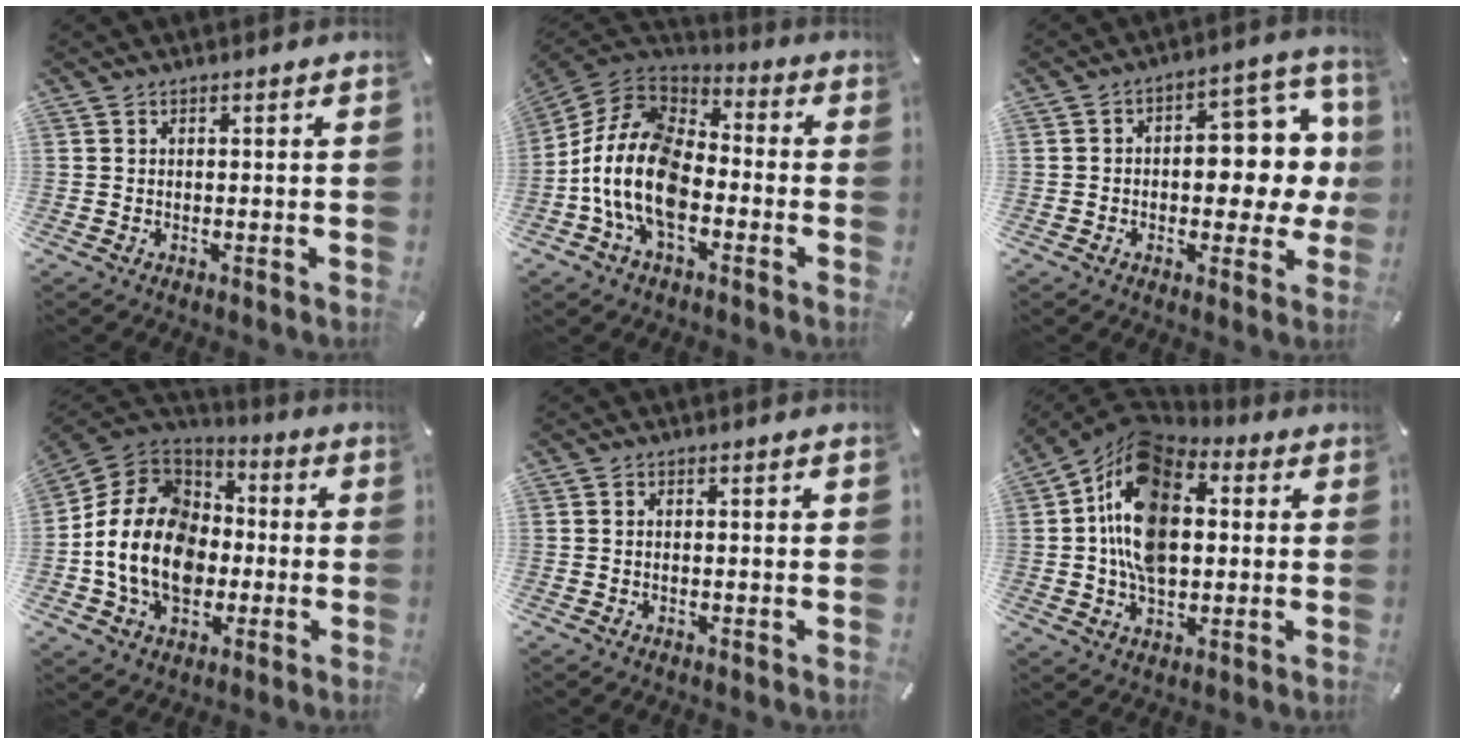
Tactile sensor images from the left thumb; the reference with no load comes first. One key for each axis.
{"total": 16.4, "fx": -6.8, "fy": 9.7, "fz": 11.4, "tx": -0.253, "ty": 0.021, "tz": -0.130}
{"total": 12.8, "fx": 0.7, "fy": 7.9, "fz": 10.1, "tx": -0.117, "ty": -0.018, "tz": 0.013}
{"total": 17.7, "fx": -4.0, "fy": 13.8, "fz": 10.4, "tx": -0.246, "ty": 0.021, "tz": -0.078}
{"total": 1.3, "fx": -0.1, "fy": 0.5, "fz": 1.1, "tx": -0.021, "ty": 0.001, "tz": -0.002}
{"total": 17.9, "fx": 2.2, "fy": 12.1, "fz": 12.9, "tx": -0.262, "ty": -0.003, "tz": 0.033}